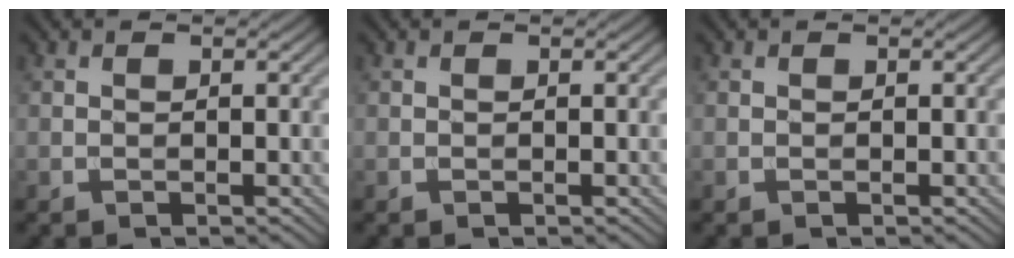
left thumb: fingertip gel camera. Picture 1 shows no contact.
{"total": 0.0}
{"total": 0.0}